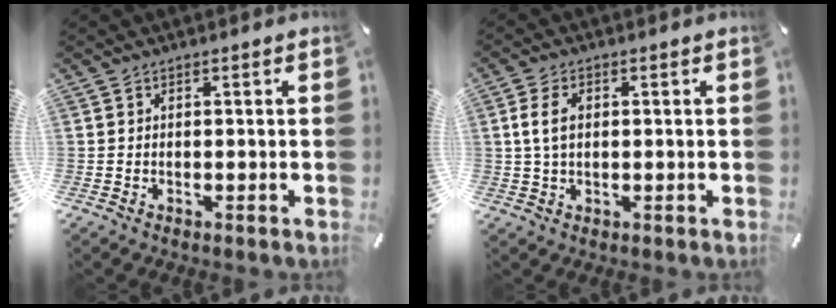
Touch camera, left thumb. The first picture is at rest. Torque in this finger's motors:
{"motor_torque": [0.49, 0.54, 0.31, -0.19, 0.15]}